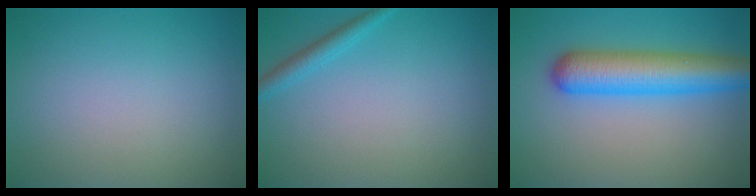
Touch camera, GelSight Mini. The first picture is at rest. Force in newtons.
{"total": 1.6, "press": 1.6, "slide": 0.1}
{"total": 6.9, "press": 6.9, "slide": 0.2}